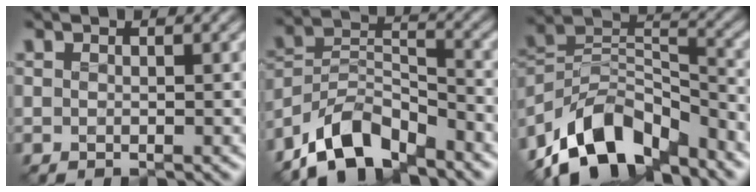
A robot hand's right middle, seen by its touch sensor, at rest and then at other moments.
{"total": 7.5, "force": [-6.8, 2.3, 2.3], "torque": [-0.045, 0.004, -0.118]}
{"total": 10.4, "force": [-8.5, 4.2, 4.3], "torque": [-0.074, 0.011, -0.152]}